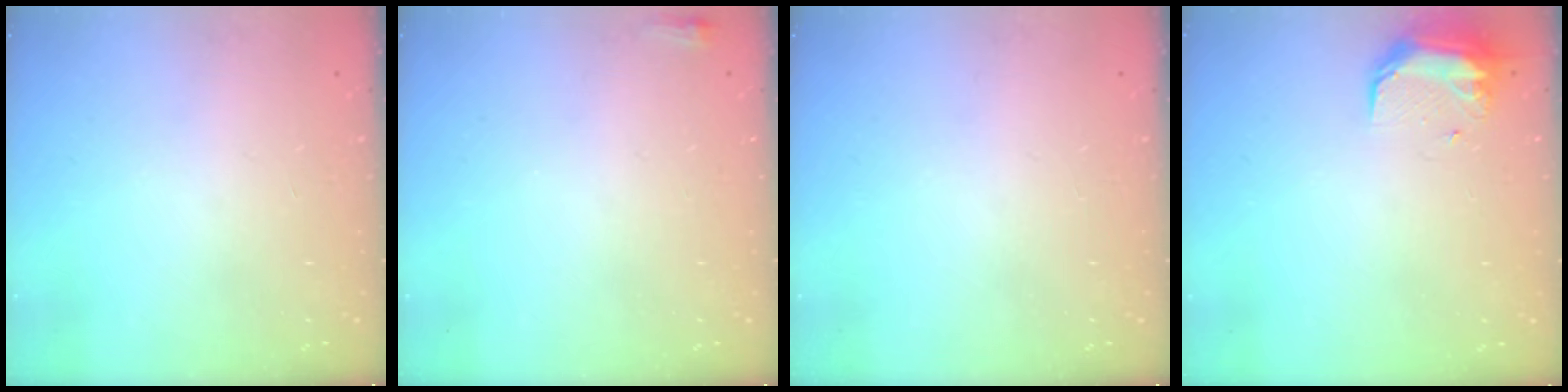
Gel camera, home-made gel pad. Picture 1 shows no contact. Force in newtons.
{"total": 2.9, "press": 2.6, "slide": 1.1}
{"total": 0.0}
{"total": 8.9, "press": 8.8, "slide": 1.4}